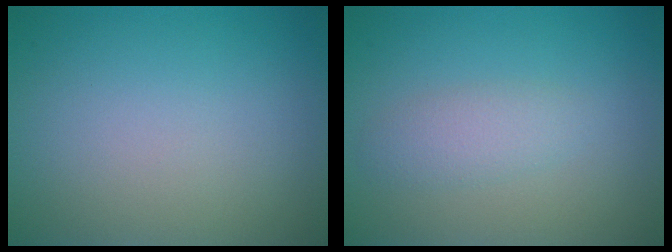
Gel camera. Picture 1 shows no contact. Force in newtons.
{"total": 2.0, "press": 2.0, "slide": 0.1}